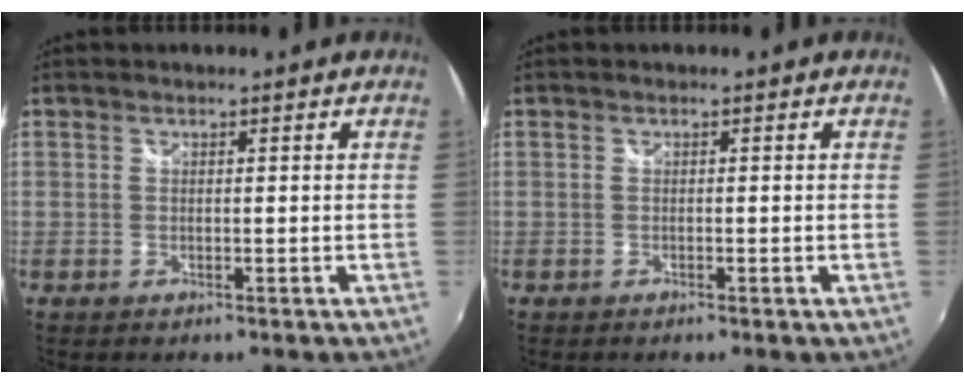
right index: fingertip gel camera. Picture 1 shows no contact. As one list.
[{"total": 0.0}]